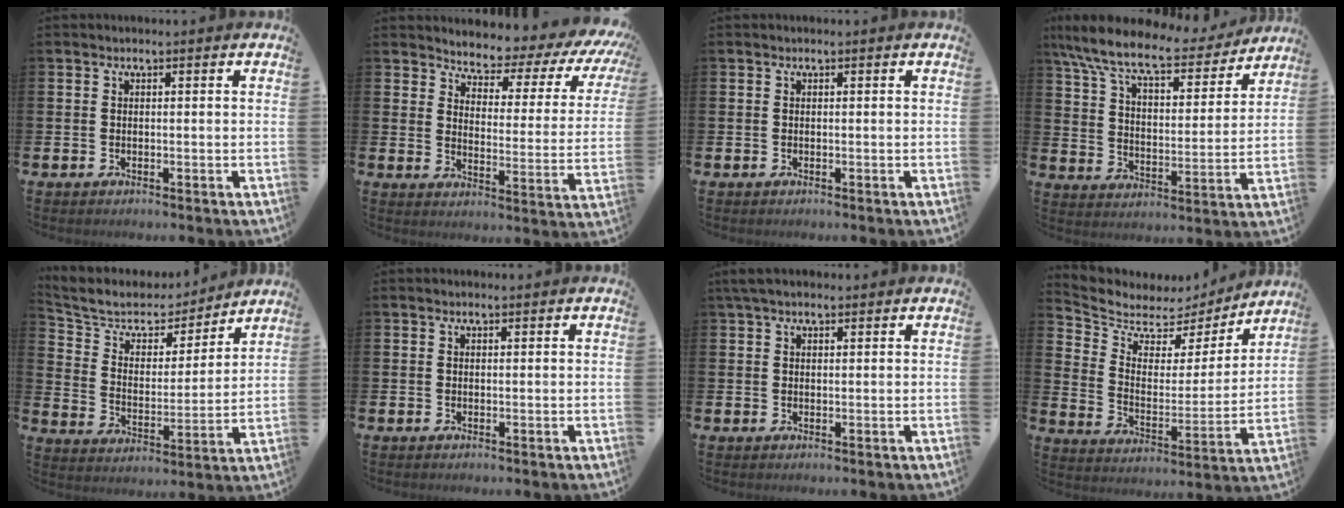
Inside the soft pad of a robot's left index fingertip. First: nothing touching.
{"total": 3.7, "force": [3.3, 1.4, 0.7], "torque": [-0.027, -0.038, 0.044]}
{"total": 0.0}
{"total": 10.2, "force": [8.8, 2.0, 4.6], "torque": [-0.127, -0.052, 0.149]}
{"total": 7.4, "force": [6.3, 3.5, 1.5], "torque": [-0.073, -0.042, 0.108]}
{"total": 0.7, "force": [0.6, 0.1, 0.3], "torque": [0.002, 0.000, 0.010]}
{"total": 2.7, "force": [2.1, 1.0, 1.4], "torque": [-0.025, 0.002, 0.037]}
{"total": 6.1, "force": [5.1, 3.0, 1.1], "torque": [-0.058, -0.039, 0.083]}